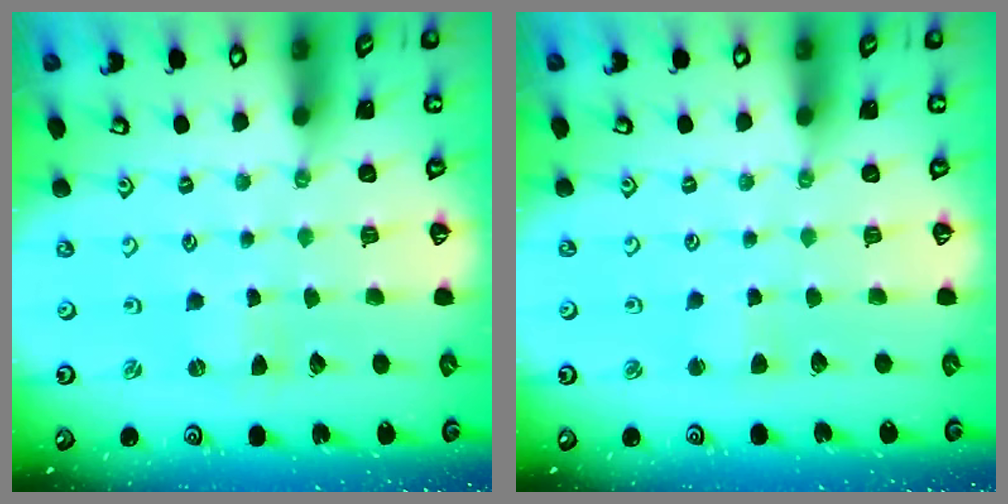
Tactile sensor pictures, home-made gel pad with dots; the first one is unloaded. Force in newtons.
{"total": 2.7, "press": 2.7, "slide": 0.3}